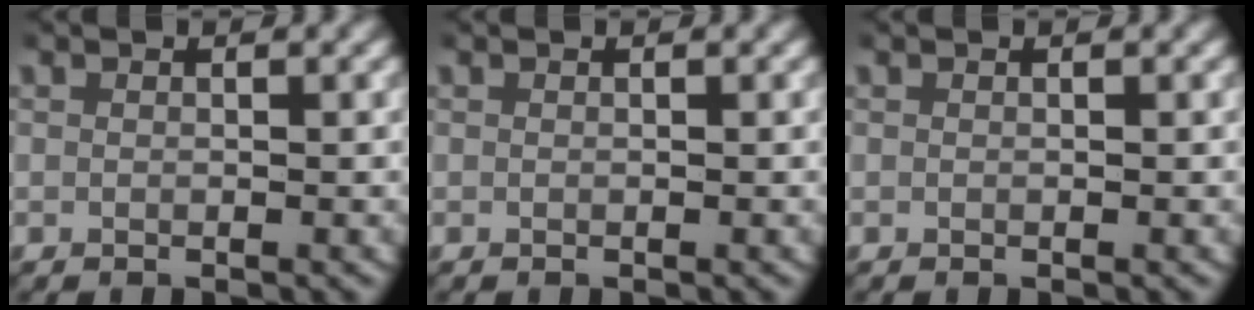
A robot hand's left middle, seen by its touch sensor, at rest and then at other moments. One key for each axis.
{"total": 0.0}
{"total": 0.0}